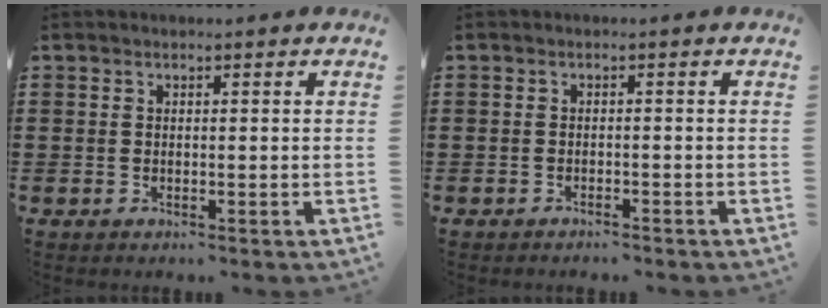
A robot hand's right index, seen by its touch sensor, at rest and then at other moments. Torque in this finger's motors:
{"motor_torque": [0.10, 0.01, 0.08, 0.00]}